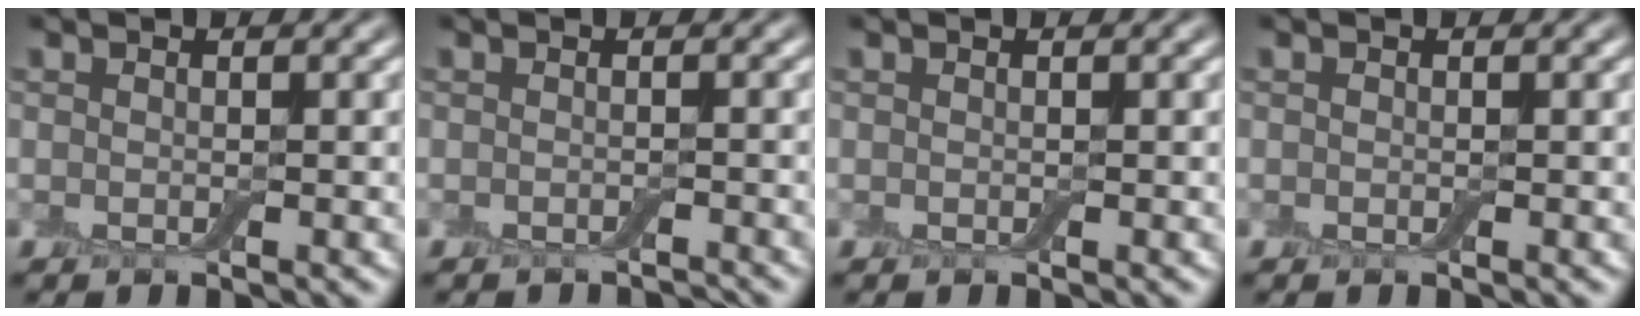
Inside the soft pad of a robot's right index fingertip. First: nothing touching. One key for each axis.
{"total": 1.2, "fx": -1.1, "fy": 0.0, "fz": 0.3, "tx": 0.000, "ty": -0.004, "tz": -0.018}
{"total": 0.0}
{"total": 0.0}